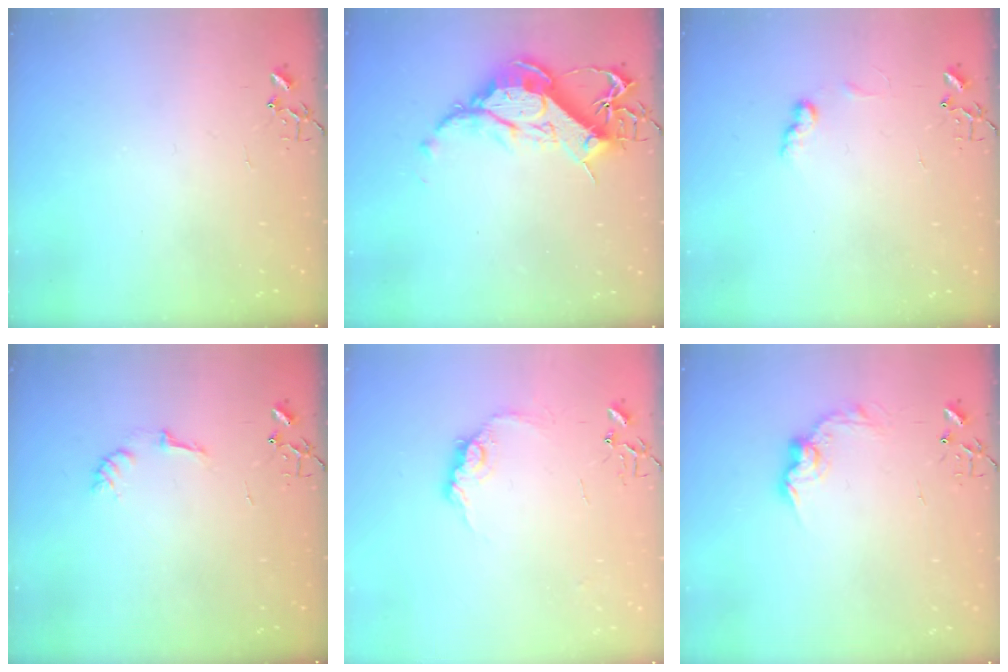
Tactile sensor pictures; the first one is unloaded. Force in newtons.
{"total": 14.3, "press": 14.2, "slide": 1.5}
{"total": 6.2, "press": 6.1, "slide": 0.9}
{"total": 6.9, "press": 6.8, "slide": 0.9}
{"total": 10.4, "press": 10.4, "slide": 0.3}
{"total": 9.6, "press": 9.6, "slide": 0.4}